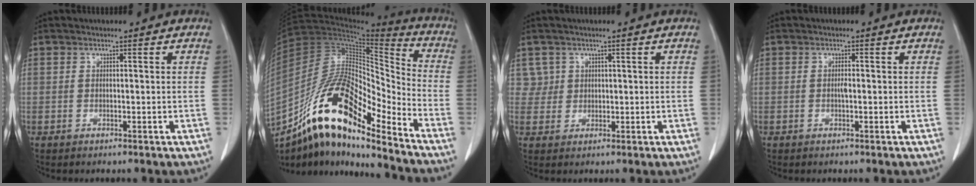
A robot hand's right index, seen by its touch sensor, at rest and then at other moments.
{"total": 16.8, "force": [-11.9, 4.1, 11.1], "torque": [-0.201, 0.025, -0.210]}
{"total": 2.6, "force": [1.1, 2.3, -0.5], "torque": [0.023, 0.005, 0.016]}
{"total": 0.9, "force": [-0.1, 0.1, 0.9], "torque": [-0.018, 0.000, -0.002]}